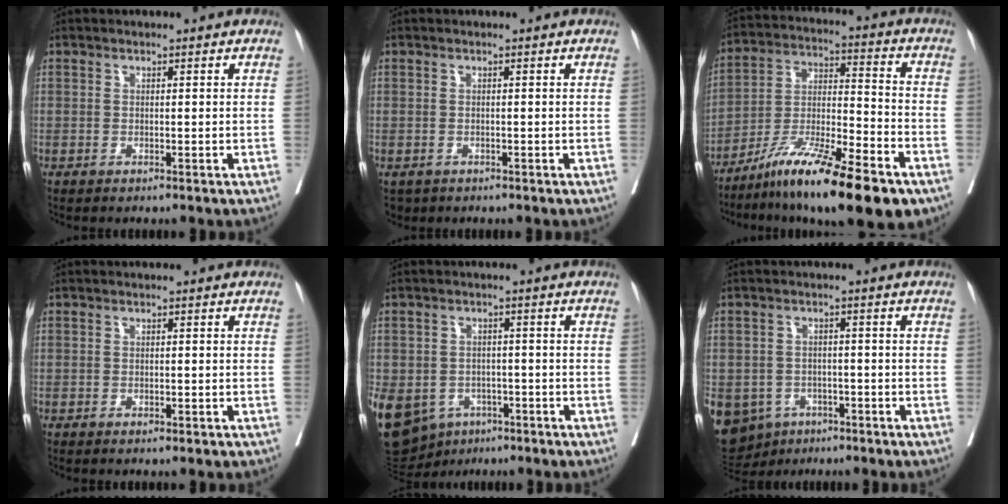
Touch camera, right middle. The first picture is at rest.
{"total": 2.1, "force": [-1.4, 1.6, 0.5], "torque": [-0.008, -0.002, -0.020]}
{"total": 19.1, "force": [-12.9, 2.4, 13.9], "torque": [-0.223, -0.025, -0.223]}
{"total": 1.5, "force": [-0.9, 0.7, 1.0], "torque": [-0.013, 0.000, -0.009]}
{"total": 24.2, "force": [-10.4, 19.1, 10.5], "torque": [-0.345, -0.015, -0.144]}
{"total": 14.4, "force": [-7.1, 11.5, 5.0], "torque": [-0.146, 0.000, -0.091]}